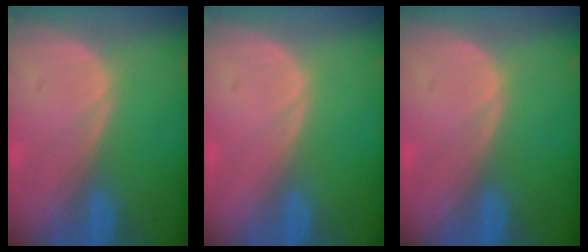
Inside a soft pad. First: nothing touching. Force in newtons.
{"total": 0.0}
{"total": 0.0}